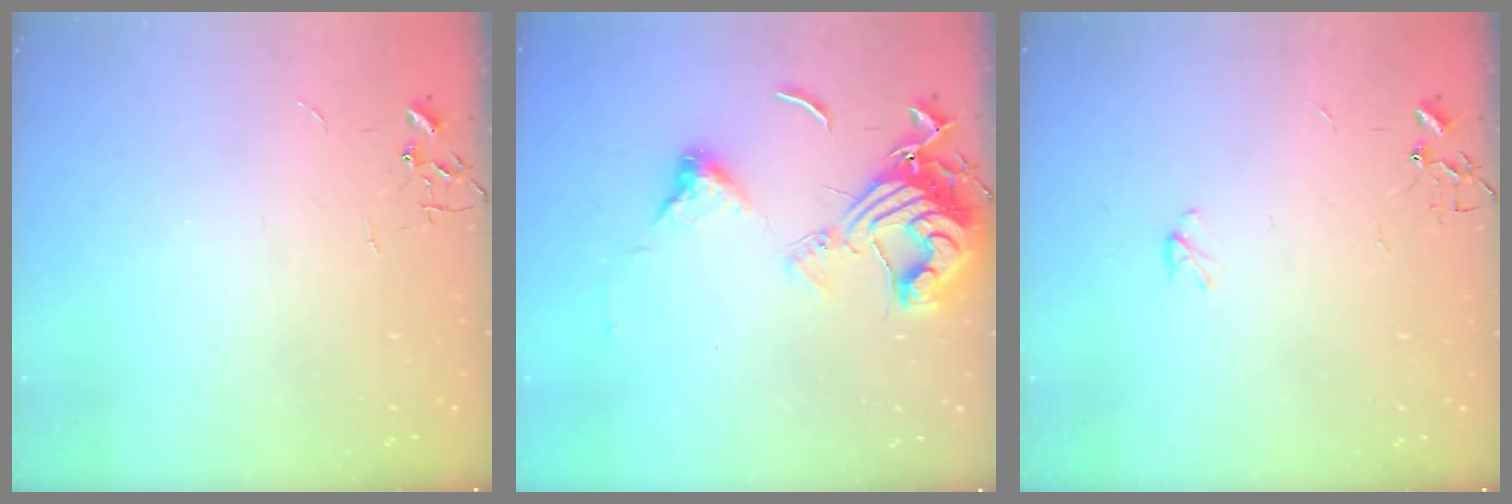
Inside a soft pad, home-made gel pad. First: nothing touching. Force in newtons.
{"total": 15.7, "press": 15.6, "slide": 1.7}
{"total": 2.9, "press": 2.9, "slide": 0.5}